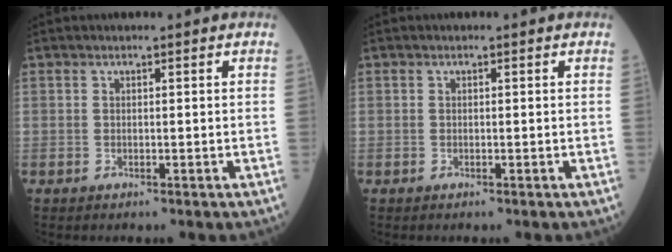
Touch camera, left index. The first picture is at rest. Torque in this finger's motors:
{"motor_torque": [0.02, -0.02, 0.00, 0.00]}